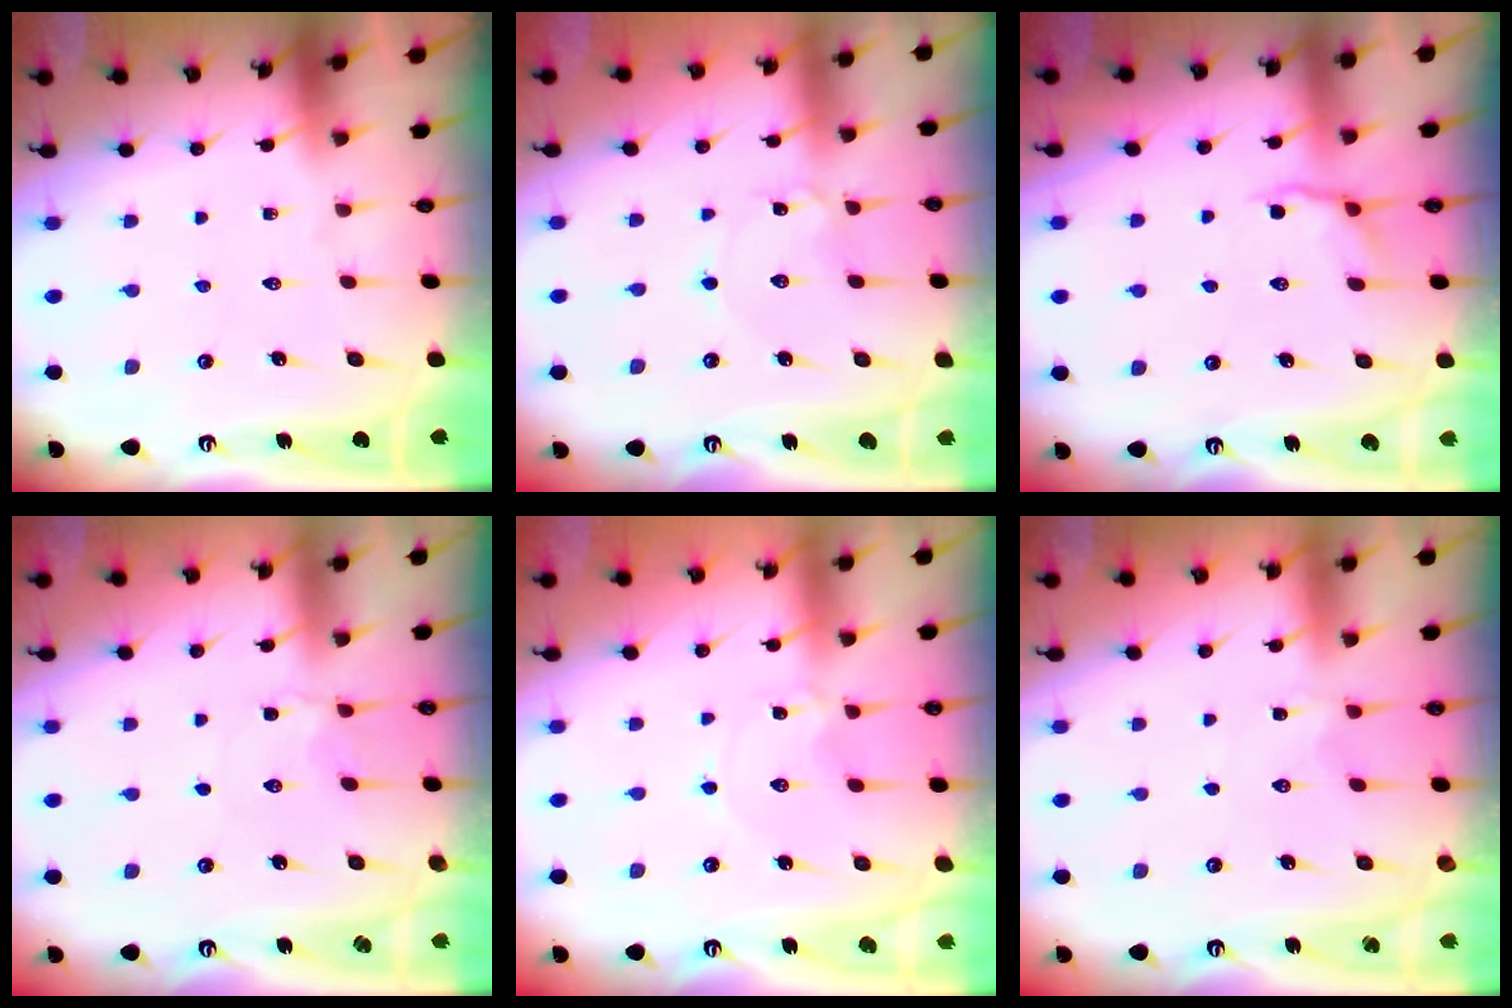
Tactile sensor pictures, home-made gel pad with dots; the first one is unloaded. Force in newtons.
{"total": 1.1, "press": 1.1, "slide": 0.1}
{"total": 3.5, "press": 3.2, "slide": 1.5}
{"total": 2.6, "press": 2.5, "slide": 0.5}
{"total": 0.6, "press": 0.5, "slide": 0.1}
{"total": 2.2, "press": 2.2, "slide": 0.3}